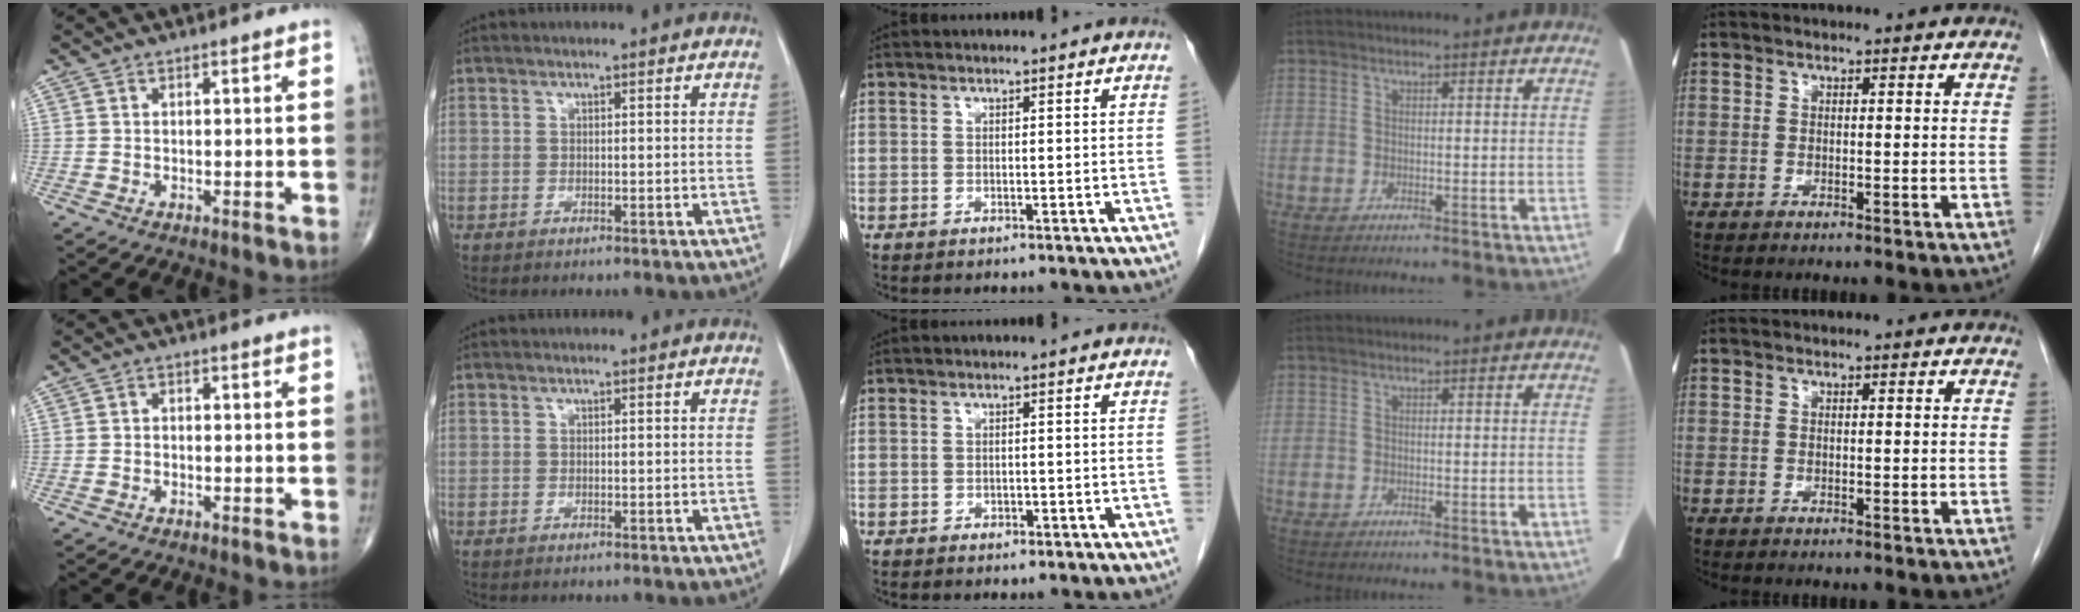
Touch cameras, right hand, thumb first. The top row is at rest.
{"thumb": {"total": 0.9, "force": [-0.3, 0.7, 0.5], "torque": [-0.002, 0.002, -0.010]}, "middle": {"total": 1.1, "force": [-0.5, 0.7, 0.7], "torque": [-0.009, 0.000, -0.003]}}